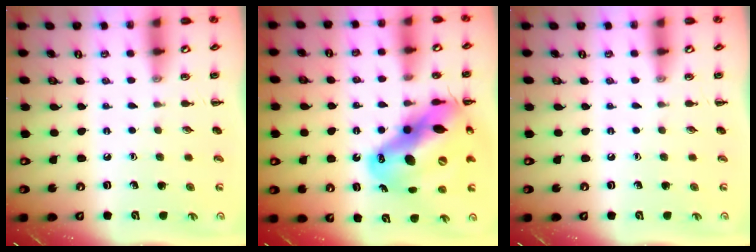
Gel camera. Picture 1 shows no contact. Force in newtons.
{"total": 22.3, "press": 21.4, "slide": 6.3}
{"total": 0.0}